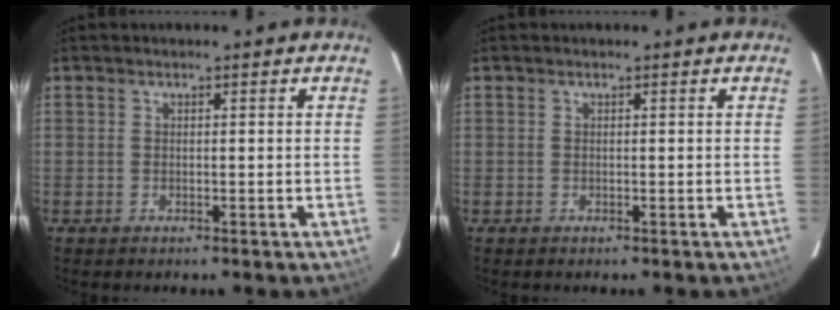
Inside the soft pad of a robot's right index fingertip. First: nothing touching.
{"total": 0.0}